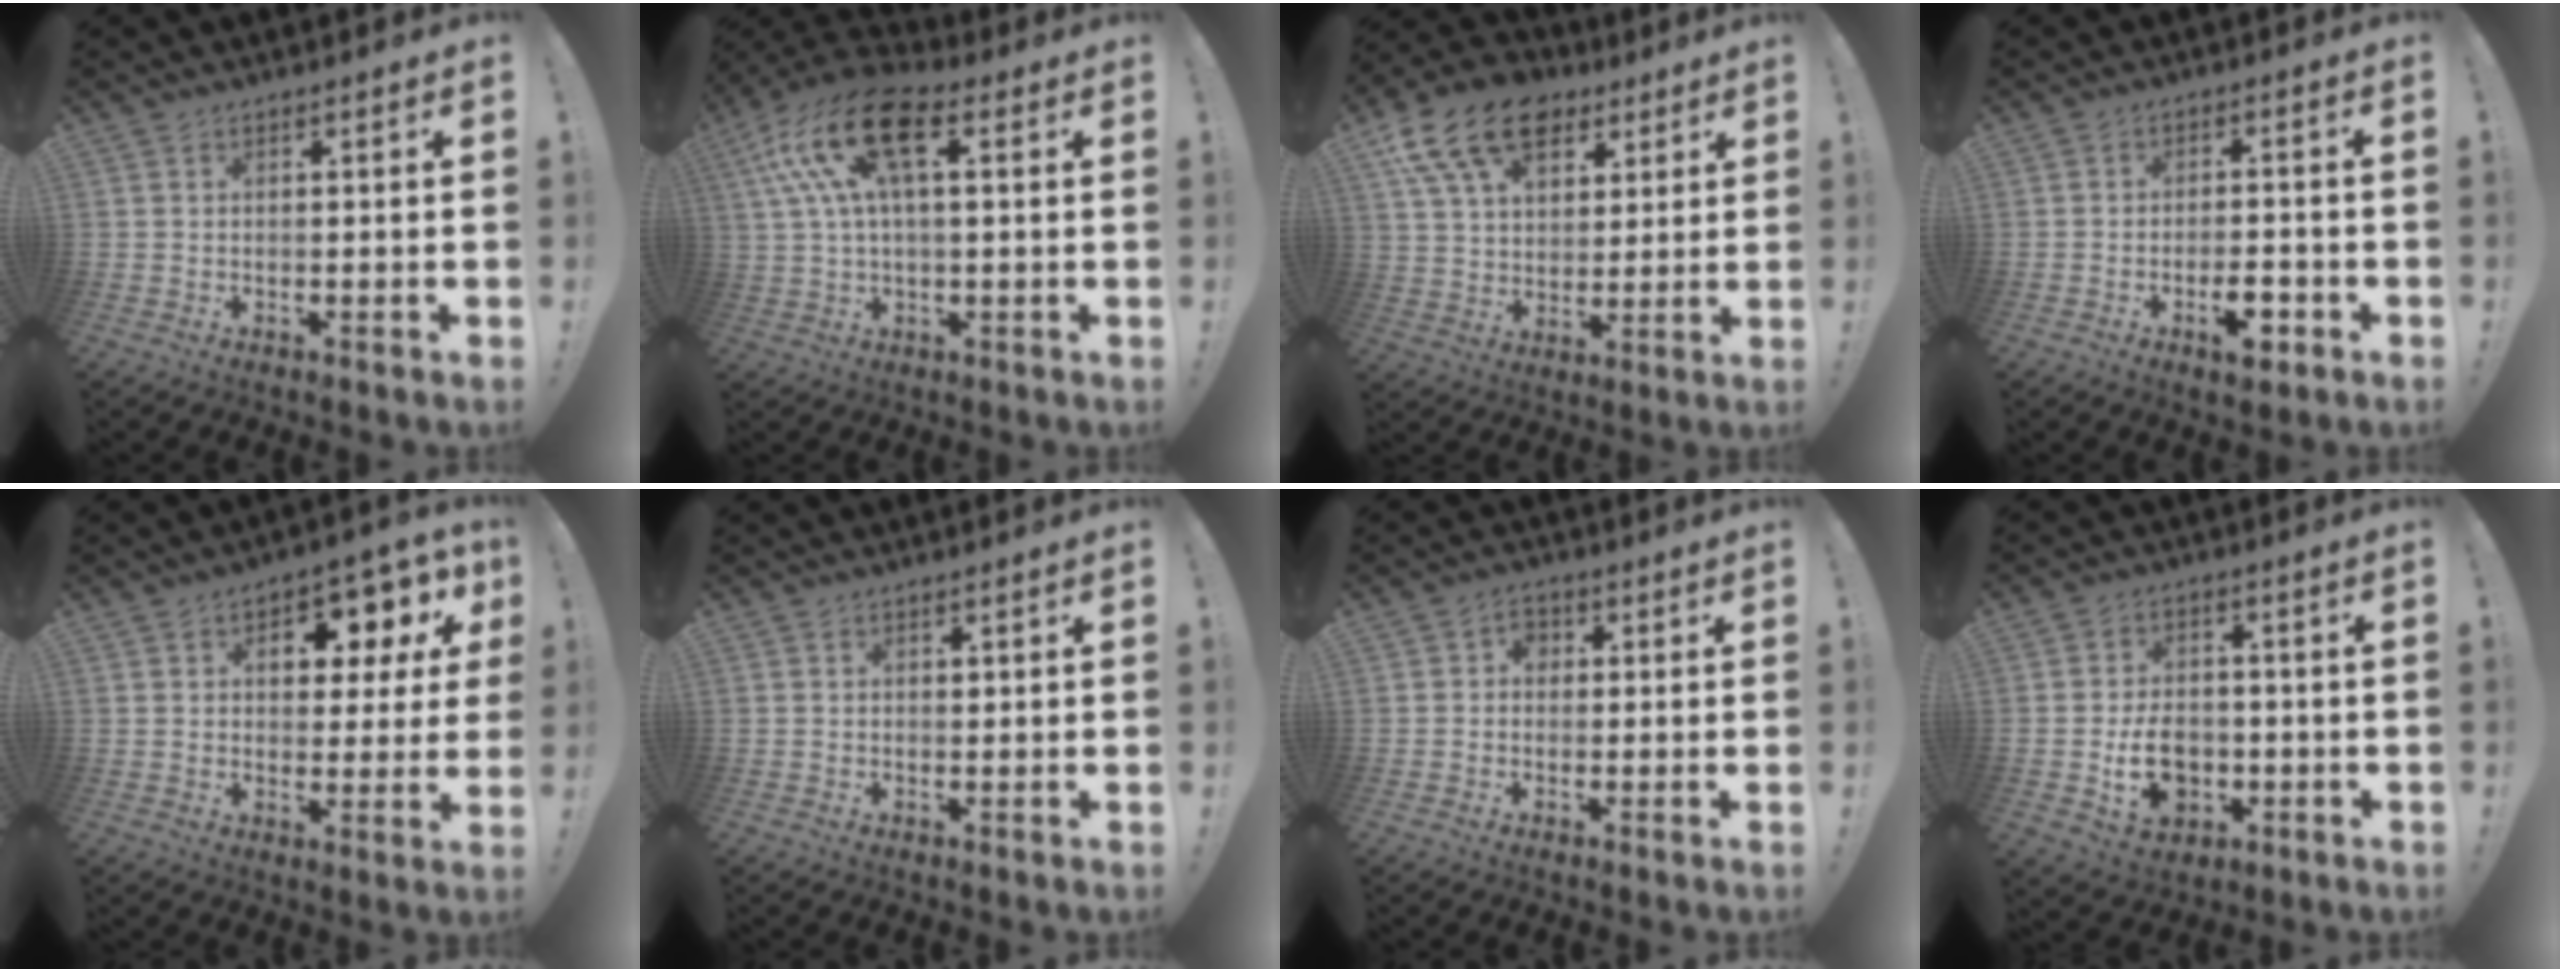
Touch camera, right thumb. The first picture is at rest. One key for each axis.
{"total": 17.3, "fx": 5.6, "fy": 8.1, "fz": 14.2, "tx": -0.269, "ty": -0.005, "tz": 0.093}
{"total": 18.3, "fx": 9.2, "fy": 12.1, "fz": 10.1, "tx": -0.158, "ty": -0.042, "tz": 0.171}
{"total": 6.7, "fx": -3.1, "fy": 2.9, "fz": 5.2, "tx": -0.071, "ty": 0.011, "tz": -0.051}
{"total": 9.9, "fx": 4.1, "fy": 5.8, "fz": 6.8, "tx": -0.084, "ty": -0.025, "tz": 0.068}
{"total": 0.6, "fx": 0.4, "fy": 0.4, "fz": 0.1, "tx": 0.004, "ty": -0.002, "tz": 0.007}
{"total": 3.4, "fx": 0.1, "fy": 2.8, "fz": 1.9, "tx": -0.029, "ty": 0.006, "tz": 0.001}
{"total": 10.7, "fx": -2.4, "fy": 8.1, "fz": 6.6, "tx": -0.094, "ty": 0.007, "tz": -0.039}